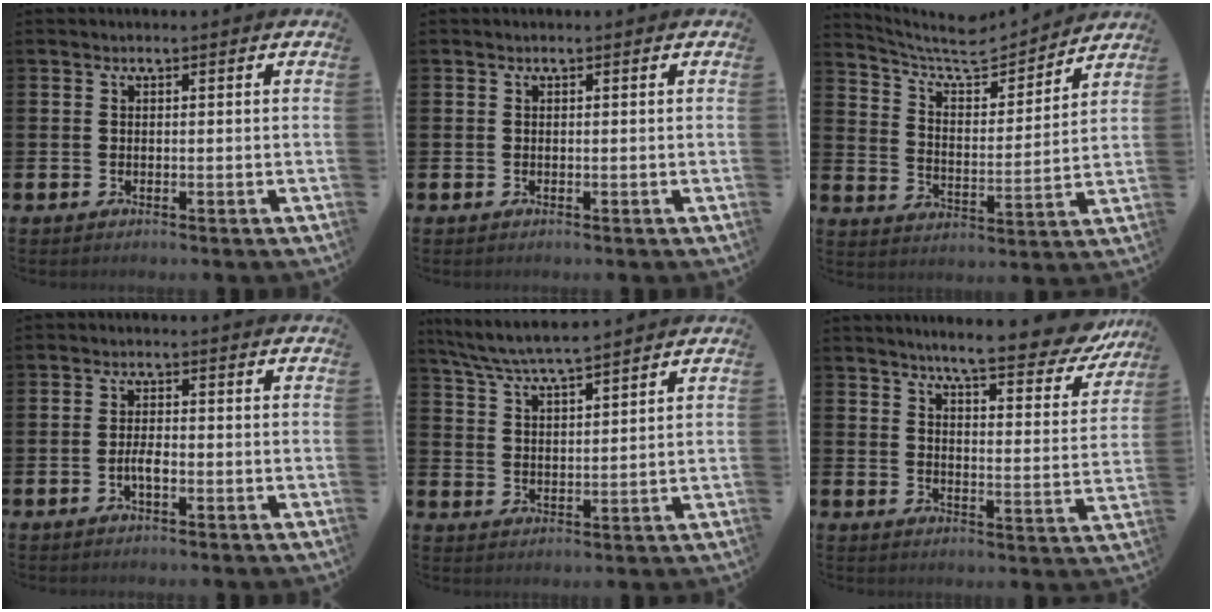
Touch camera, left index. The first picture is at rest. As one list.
[{"total": 0.0}, {"total": 8.0, "force": [7.3, 2.1, 2.5], "torque": [-0.081, -0.055, 0.124]}, {"total": 2.3, "force": [-0.8, 0.9, 2.0], "torque": [-0.034, 0.002, -0.018]}, {"total": 6.1, "force": [5.8, 0.2, 1.8], "torque": [-0.058, -0.027, 0.105]}, {"total": 8.0, "force": [7.2, 0.8, 3.3], "torque": [-0.061, -0.051, 0.118]}]